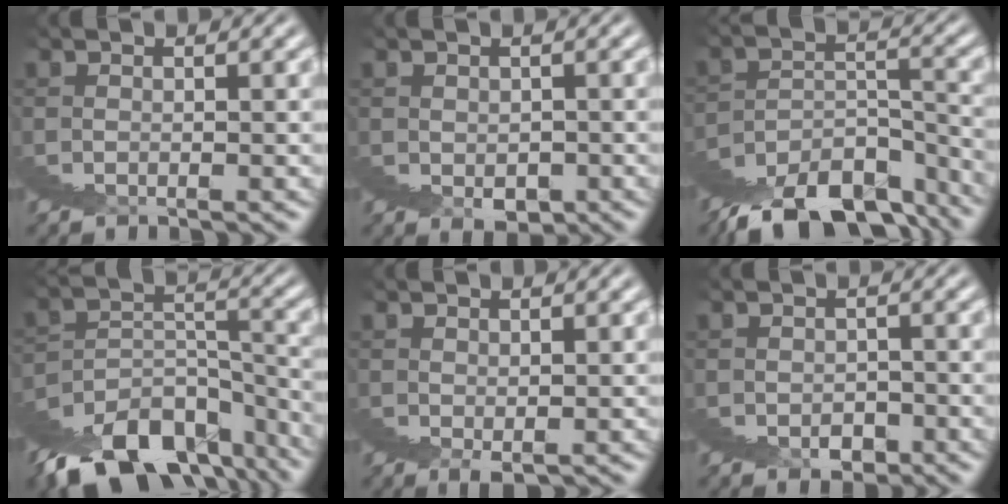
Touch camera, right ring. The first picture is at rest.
{"total": 0.6, "force": [0.5, 0.0, -0.3], "torque": [0.028, 0.015, 0.000]}
{"total": 9.0, "force": [-8.9, -1.2, 0.1], "torque": [0.015, -0.003, -0.140]}
{"total": 8.5, "force": [-8.5, -0.3, 1.1], "torque": [-0.002, -0.012, -0.129]}
{"total": 1.3, "force": [1.1, -0.6, 0.2], "torque": [0.021, 0.028, 0.004]}
{"total": 0.9, "force": [0.5, 0.5, -0.5], "torque": [0.015, 0.013, 0.002]}